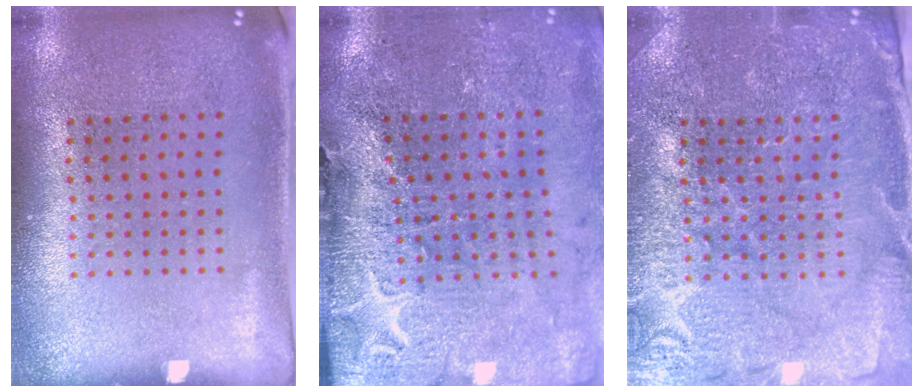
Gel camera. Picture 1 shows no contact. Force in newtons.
{"total": 3.5, "press": 3.4, "slide": 0.8}
{"total": 3.8, "press": 3.7, "slide": 1.0}